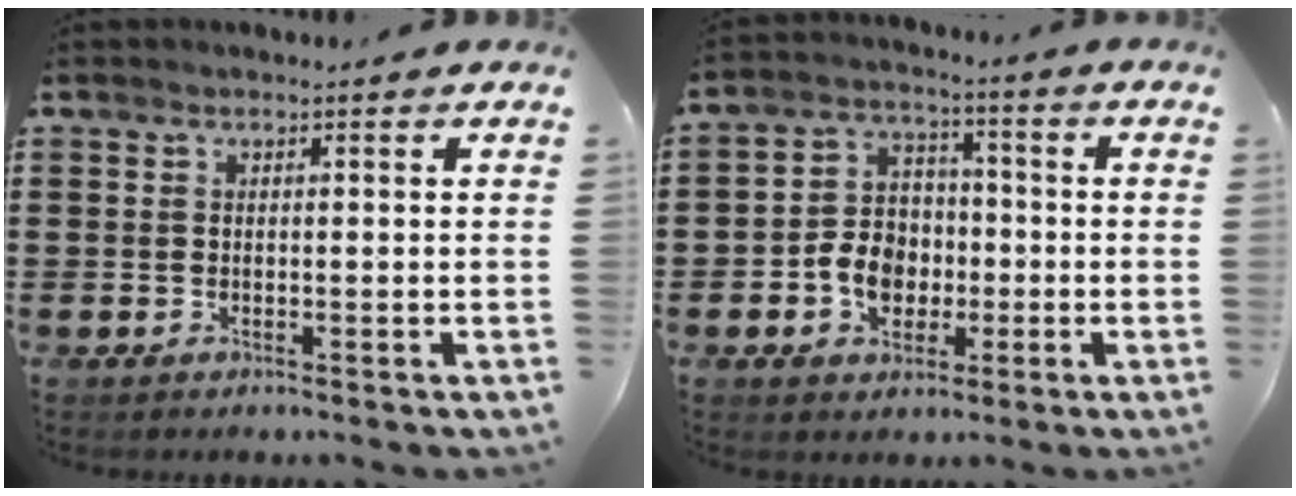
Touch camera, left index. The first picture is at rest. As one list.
[{"total": 6.7, "force": [-1.9, 5.6, 3.3], "torque": [-0.082, 0.014, -0.037]}]